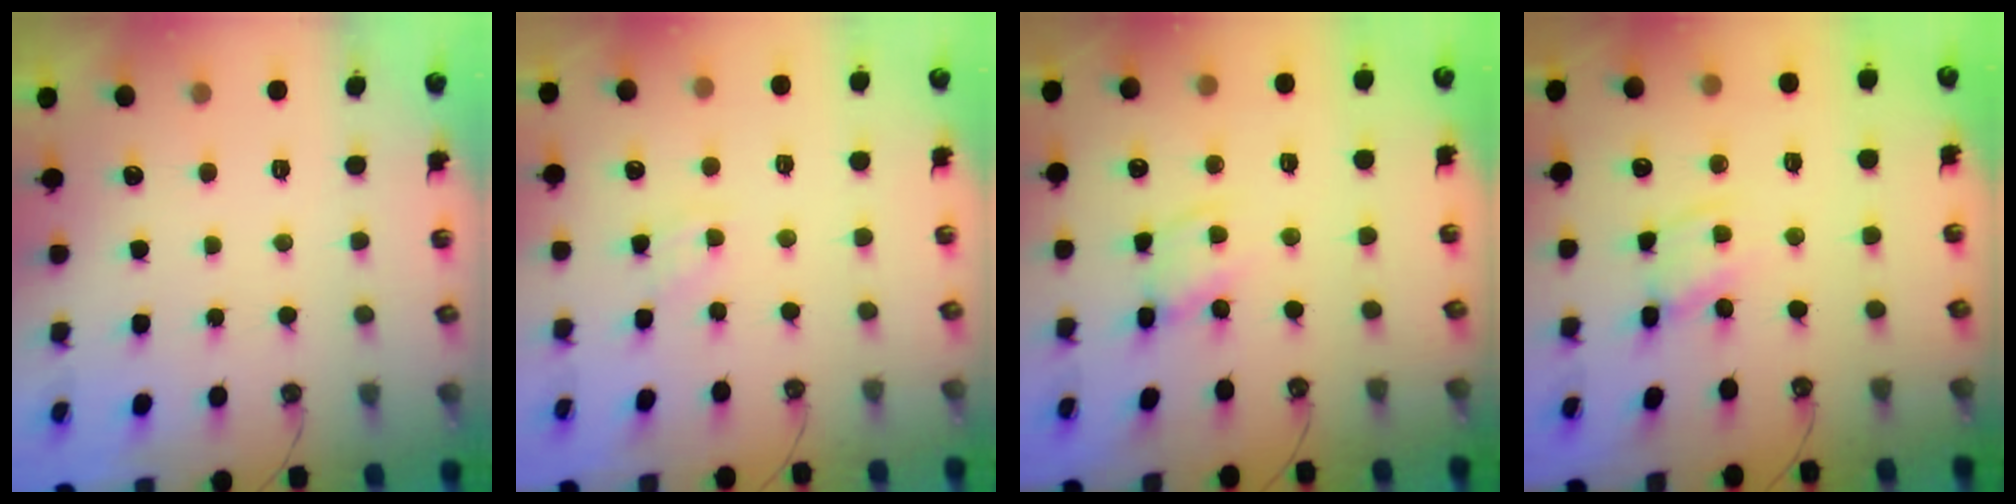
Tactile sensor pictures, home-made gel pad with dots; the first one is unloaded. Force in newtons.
{"total": 2.9, "press": 2.9, "slide": 0.4}
{"total": 2.6, "press": 2.6, "slide": 0.4}
{"total": 3.0, "press": 3.0, "slide": 0.1}